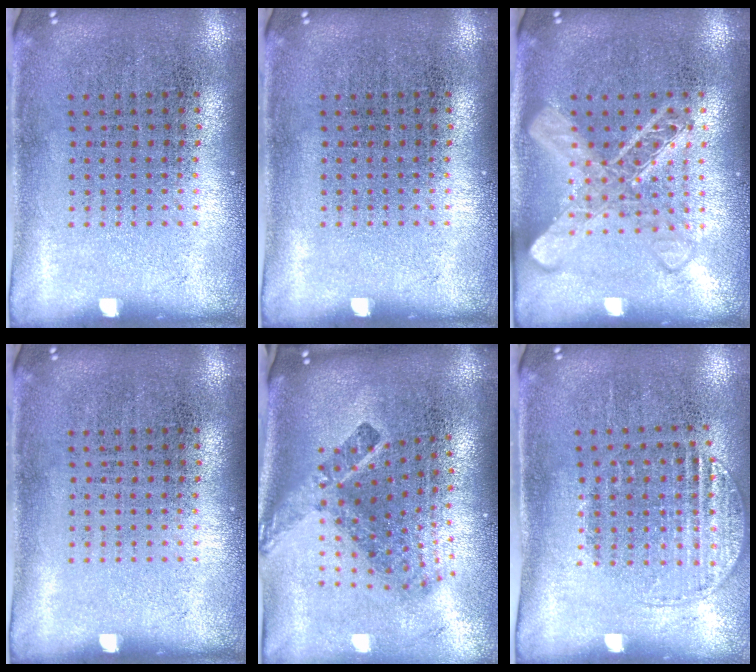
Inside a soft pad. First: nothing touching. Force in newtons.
{"total": 0.0}
{"total": 3.2, "press": 3.2, "slide": 0.5}
{"total": 0.0}
{"total": 2.6, "press": 1.6, "slide": 2.0}
{"total": 1.3, "press": 1.1, "slide": 0.7}